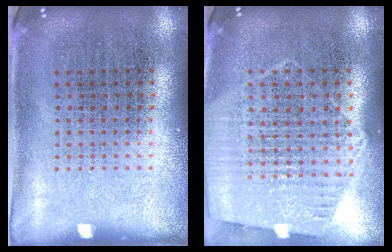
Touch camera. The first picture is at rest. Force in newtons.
{"total": 1.2, "press": 1.1, "slide": 0.3}